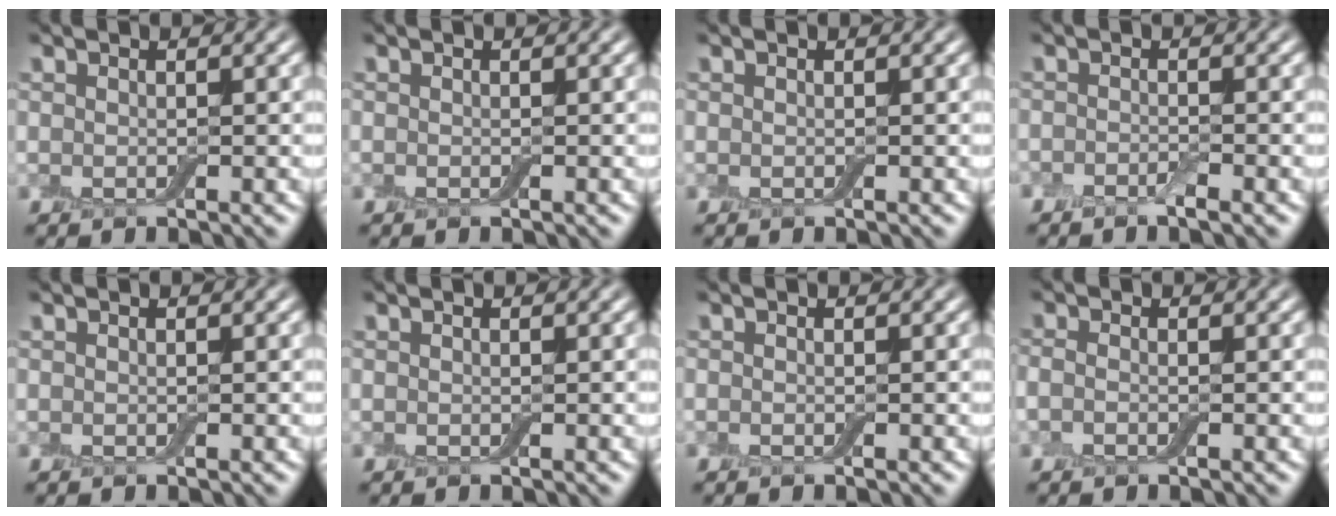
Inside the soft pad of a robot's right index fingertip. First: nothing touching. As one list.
[{"total": 0.0}, {"total": 0.0}, {"total": 1.2, "force": [-0.8, 0.2, 0.8], "torque": [-0.017, -0.003, -0.017]}, {"total": 0.0}, {"total": 0.0}, {"total": 0.0}, {"total": 0.8, "force": [-0.3, 0.4, 0.7], "torque": [-0.017, -0.001, -0.009]}]